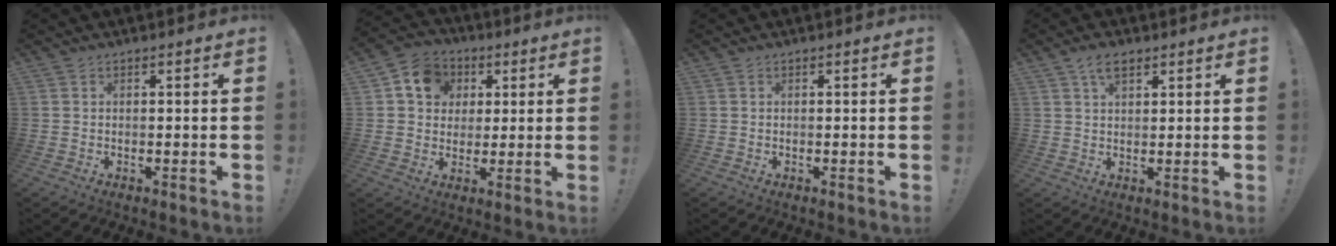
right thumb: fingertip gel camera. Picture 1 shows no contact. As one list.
[{"total": 10.6, "force": [3.0, 9.2, 4.4], "torque": [-0.069, 0.003, 0.064]}, {"total": 0.0}, {"total": 4.9, "force": [2.7, 2.7, 3.1], "torque": [-0.056, -0.004, 0.049]}]